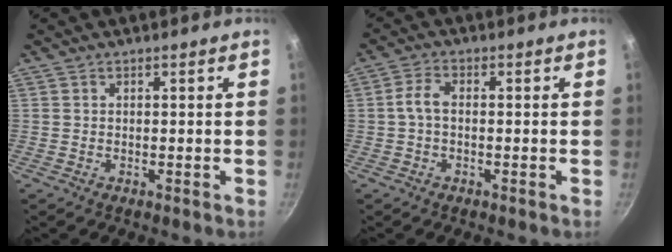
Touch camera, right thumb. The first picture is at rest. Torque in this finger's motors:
{"motor_torque": [2.55, 2.46, 1.18, -0.87, 0.27]}